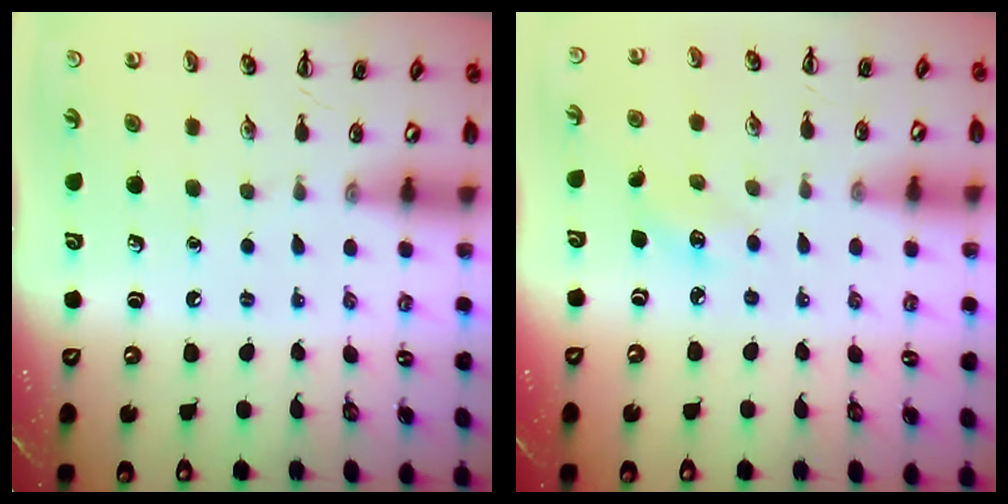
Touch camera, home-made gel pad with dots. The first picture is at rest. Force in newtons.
{"total": 3.2, "press": 3.1, "slide": 0.7}